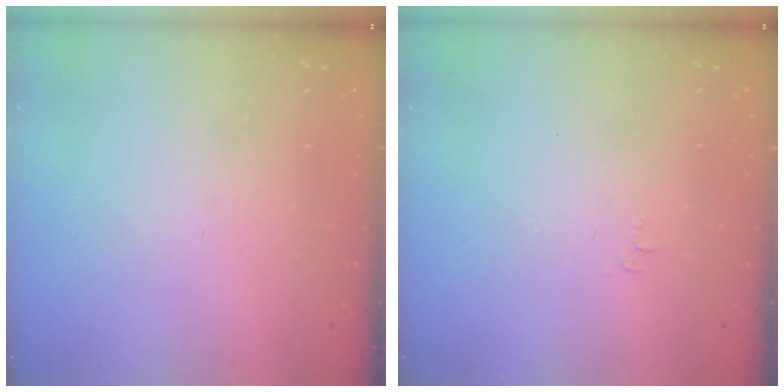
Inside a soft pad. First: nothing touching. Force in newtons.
{"total": 3.3, "press": 3.3, "slide": 0.5}